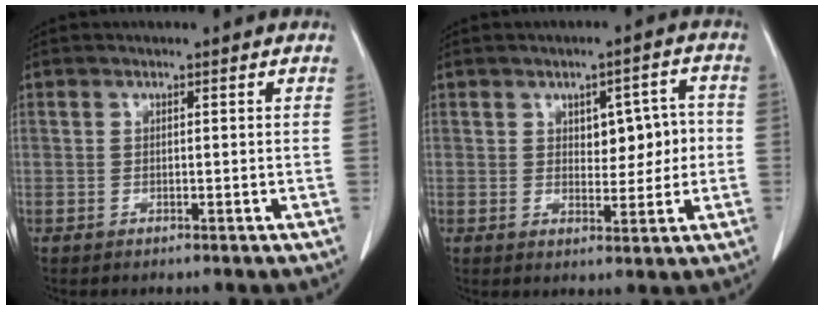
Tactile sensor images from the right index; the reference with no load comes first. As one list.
[{"total": 6.4, "force": [0.6, 3.1, 5.5], "torque": [-0.064, 0.019, 0.014]}]